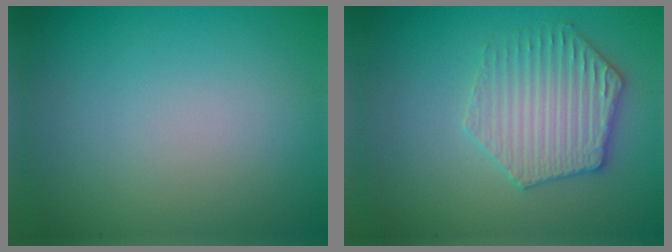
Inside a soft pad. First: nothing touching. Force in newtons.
{"total": 3.9, "press": 3.9, "slide": 0.3}